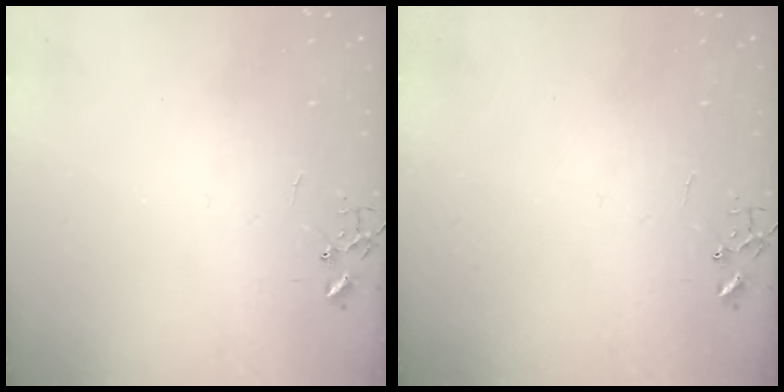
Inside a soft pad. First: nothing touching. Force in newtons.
{"total": 0.0}